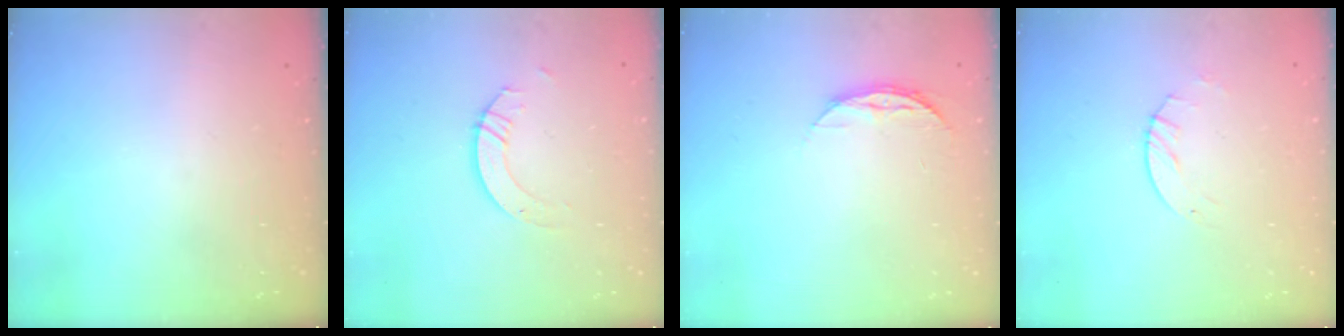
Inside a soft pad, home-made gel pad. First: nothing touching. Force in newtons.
{"total": 4.0, "press": 4.0, "slide": 0.3}
{"total": 7.3, "press": 7.3, "slide": 0.6}
{"total": 2.6, "press": 2.6, "slide": 0.3}